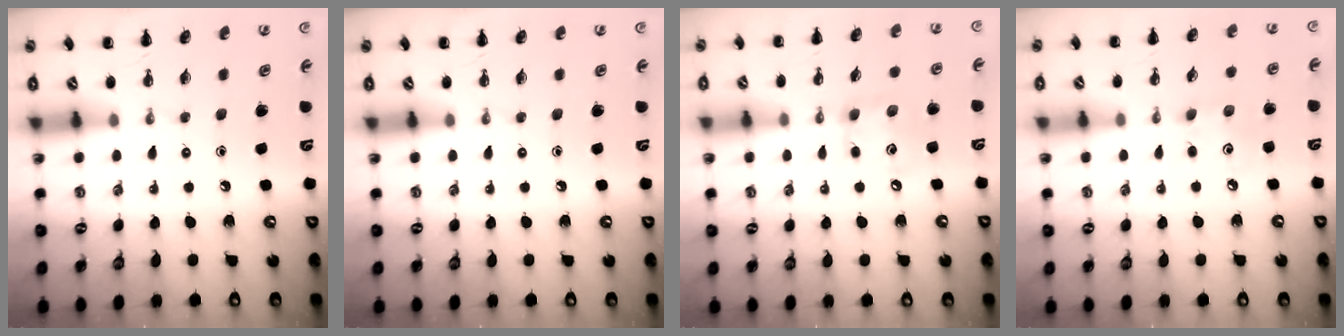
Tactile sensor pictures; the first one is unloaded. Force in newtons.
{"total": 0.0}
{"total": 7.5, "press": 7.5, "slide": 0.7}
{"total": 4.9, "press": 4.8, "slide": 1.1}